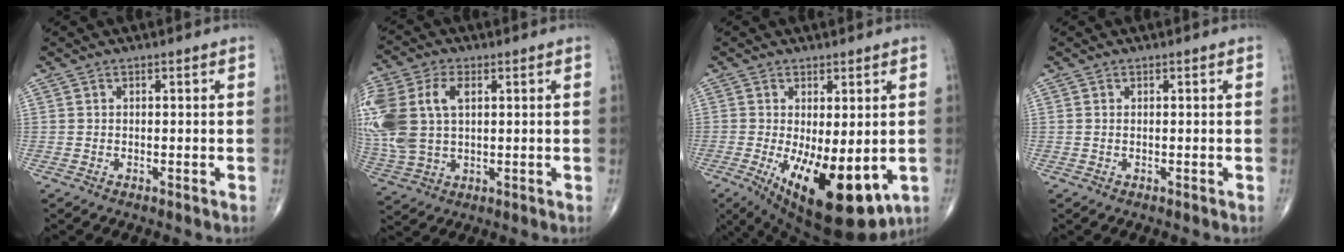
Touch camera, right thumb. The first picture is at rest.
{"total": 17.8, "force": [3.5, 11.3, 13.4], "torque": [-0.341, 0.012, 0.072]}
{"total": 17.2, "force": [-4.7, 7.1, 14.9], "torque": [-0.215, -0.030, -0.049]}
{"total": 0.0}